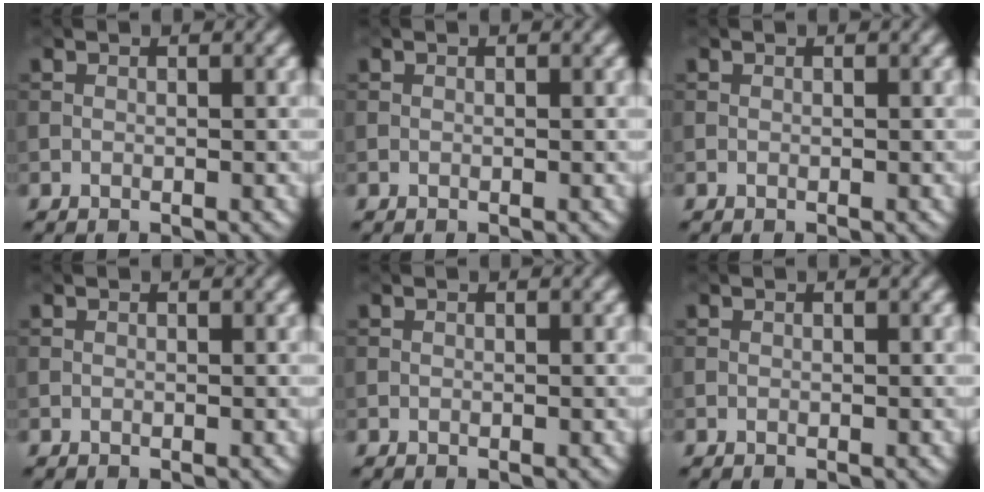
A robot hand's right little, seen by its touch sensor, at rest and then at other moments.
{"total": 0.0}
{"total": 0.0}
{"total": 0.0}
{"total": 0.0}
{"total": 0.0}